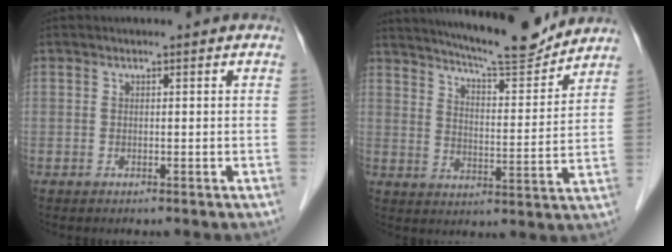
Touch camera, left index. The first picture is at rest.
{"total": 14.3, "force": [13.3, 0.8, 5.2], "torque": [-0.087, -0.007, 0.195]}